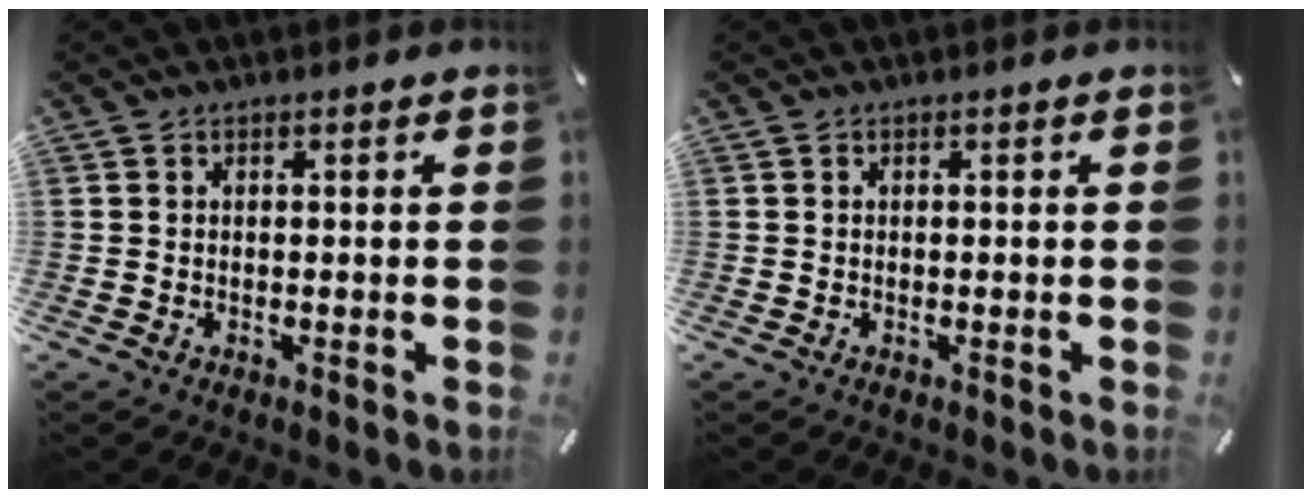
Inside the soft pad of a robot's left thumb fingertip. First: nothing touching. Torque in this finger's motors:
{"motor_torque": [-0.01, 0.01, -0.01, 0.00, 0.00]}